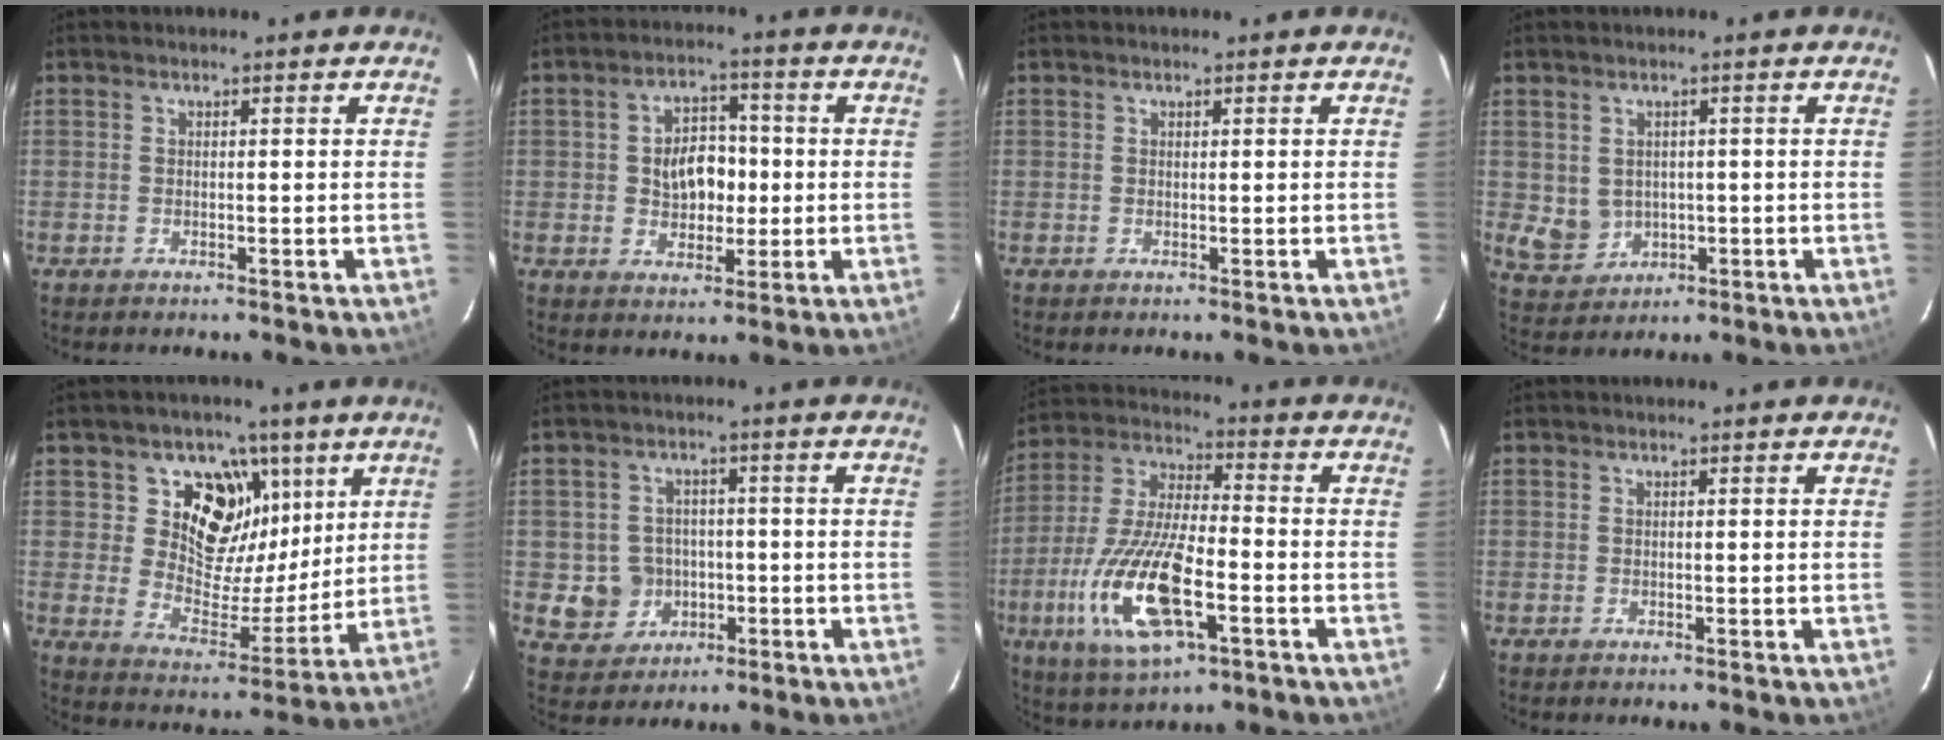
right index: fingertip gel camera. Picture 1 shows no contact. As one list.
[{"total": 7.7, "force": [-0.1, 5.7, 5.2], "torque": [-0.094, 0.019, 0.006]}, {"total": 0.0}, {"total": 5.7, "force": [0.0, 5.2, 2.3], "torque": [-0.056, 0.002, 0.022]}, {"total": 11.8, "force": [6.9, 8.7, 4.1], "torque": [-0.062, -0.024, 0.124]}, {"total": 7.3, "force": [-1.5, 6.9, 1.8], "torque": [-0.060, 0.016, -0.003]}, {"total": 18.3, "force": [-6.3, 6.6, 15.8], "torque": [-0.341, -0.020, -0.117]}, {"total": 0.0}]